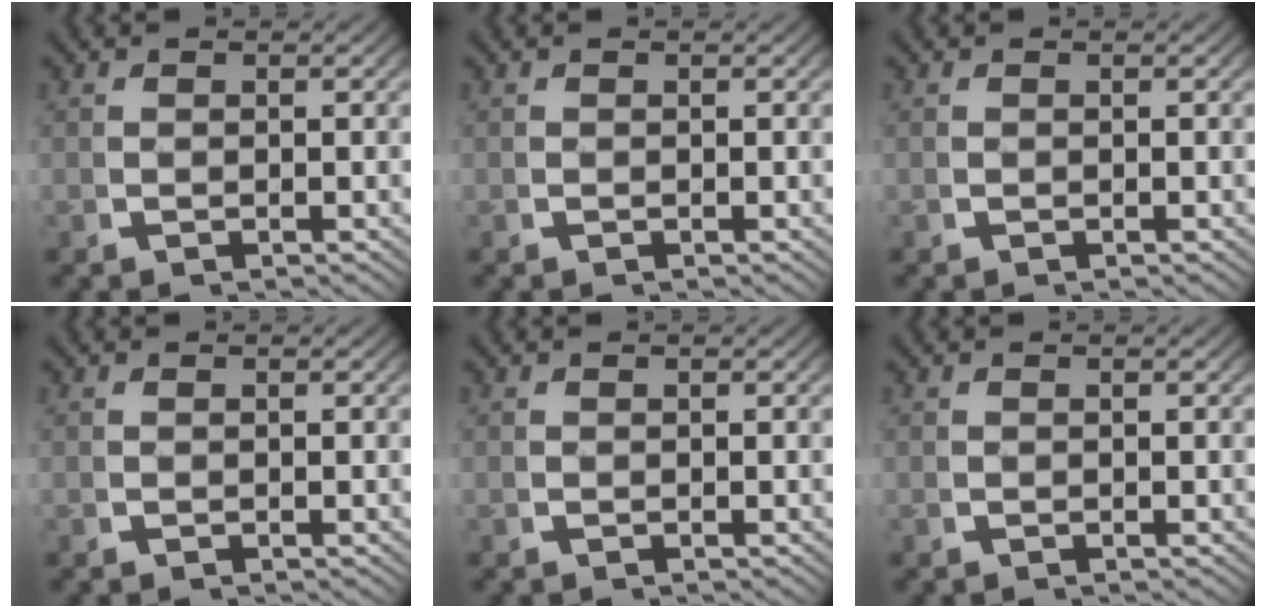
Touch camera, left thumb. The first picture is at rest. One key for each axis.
{"total": 0.0}
{"total": 0.0}
{"total": 0.0}
{"total": 0.0}
{"total": 0.0}